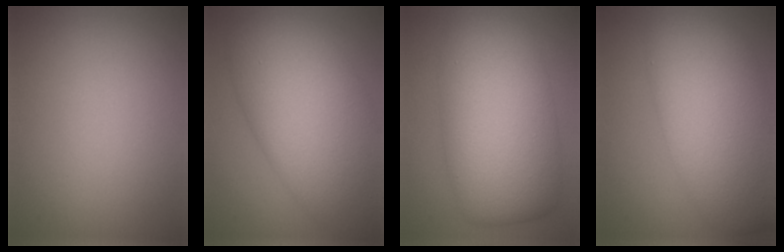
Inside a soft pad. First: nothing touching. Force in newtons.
{"total": 13.0, "press": 13.0, "slide": 0.6}
{"total": 11.1, "press": 11.1, "slide": 0.4}
{"total": 10.9, "press": 10.9, "slide": 0.5}